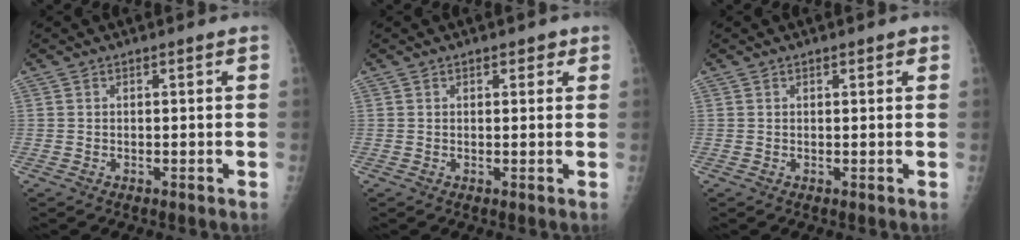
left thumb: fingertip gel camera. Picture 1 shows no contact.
{"total": 2.0, "force": [1.2, 1.2, 1.1], "torque": [0.002, -0.004, 0.013]}
{"total": 1.4, "force": [0.8, 0.6, 0.9], "torque": [-0.005, -0.002, 0.009]}